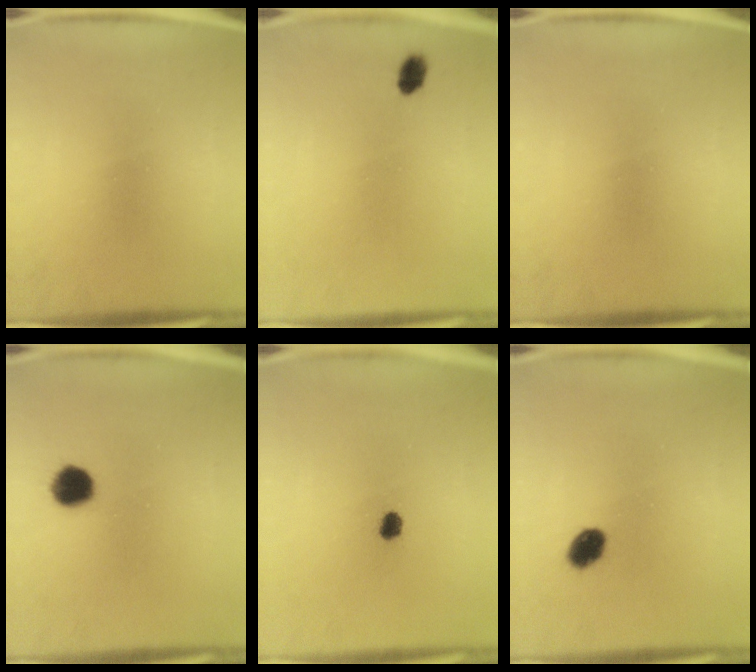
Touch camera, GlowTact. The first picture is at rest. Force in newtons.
{"total": 2.9}
{"total": 0.0}
{"total": 6.0}
{"total": 2.1}
{"total": 4.3}